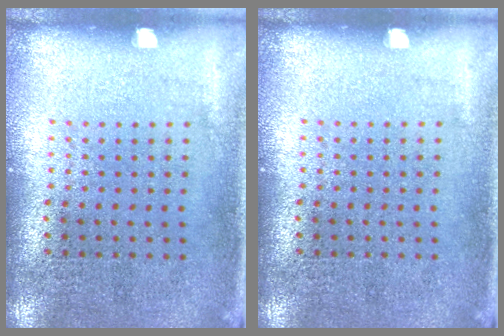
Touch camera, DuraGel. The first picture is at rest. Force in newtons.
{"total": 0.0}